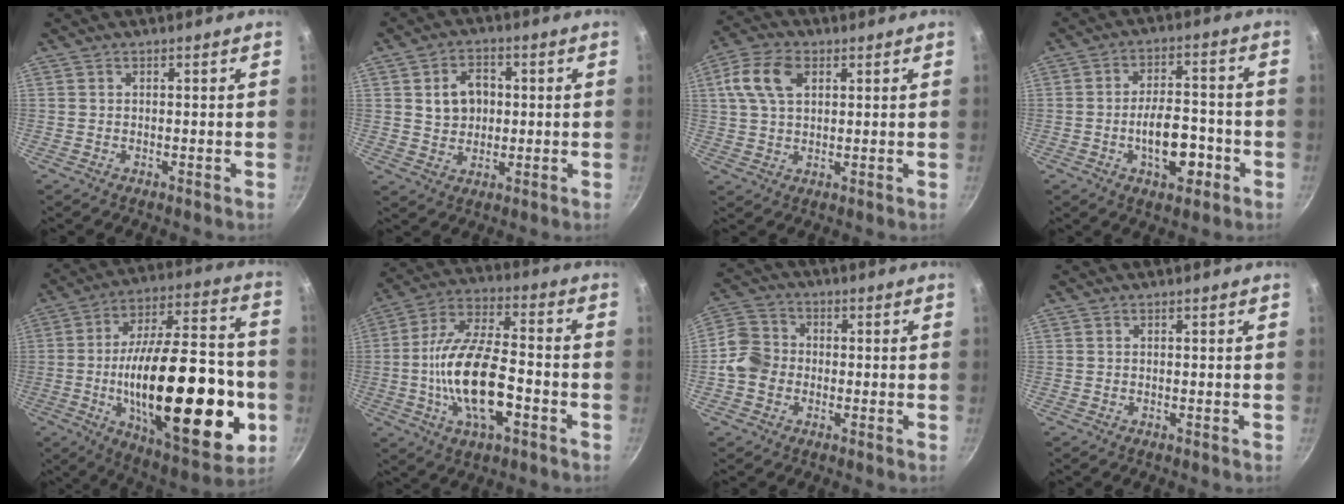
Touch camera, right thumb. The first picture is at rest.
{"total": 7.4, "force": [1.1, 5.8, 4.4], "torque": [-0.047, 0.006, 0.018]}
{"total": 9.0, "force": [2.9, 5.7, 6.4], "torque": [-0.117, 0.011, 0.047]}
{"total": 10.3, "force": [-3.6, 5.1, 8.2], "torque": [-0.103, 0.027, -0.056]}
{"total": 34.6, "force": [-6.8, 13.9, 30.9], "torque": [-0.449, 0.017, -0.090]}
{"total": 17.6, "force": [-4.5, 7.7, 15.2], "torque": [-0.274, 0.031, -0.089]}
{"total": 5.9, "force": [-1.5, 5.1, 2.4], "torque": [-0.022, 0.017, -0.047]}
{"total": 0.0}